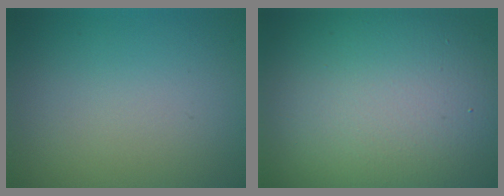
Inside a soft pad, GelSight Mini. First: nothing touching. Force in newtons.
{"total": 17.2, "press": 17.2, "slide": 1.3}